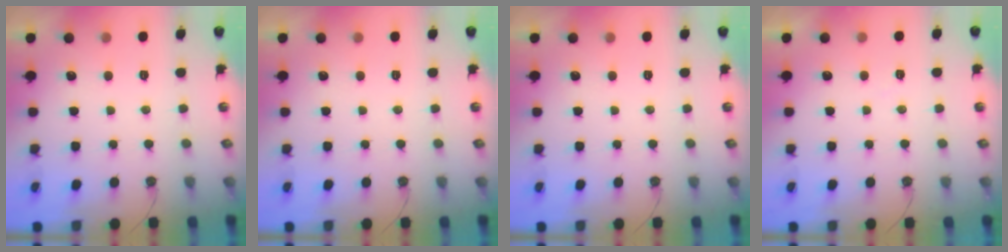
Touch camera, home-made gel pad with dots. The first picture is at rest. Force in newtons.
{"total": 0.0}
{"total": 0.0}
{"total": 3.1, "press": 3.1, "slide": 0.6}